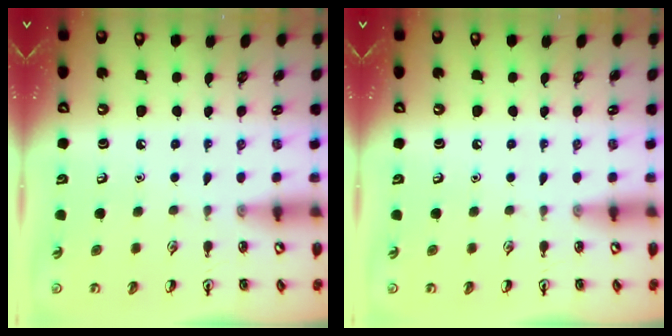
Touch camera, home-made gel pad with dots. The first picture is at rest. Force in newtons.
{"total": 0.0}